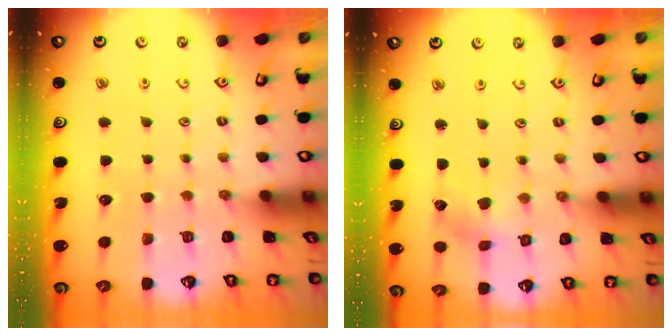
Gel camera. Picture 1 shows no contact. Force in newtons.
{"total": 2.2, "press": 2.2, "slide": 0.3}